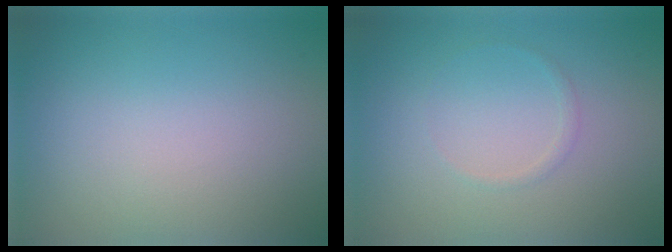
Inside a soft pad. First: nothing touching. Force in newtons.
{"total": 0.6, "press": 0.6, "slide": 0.1}